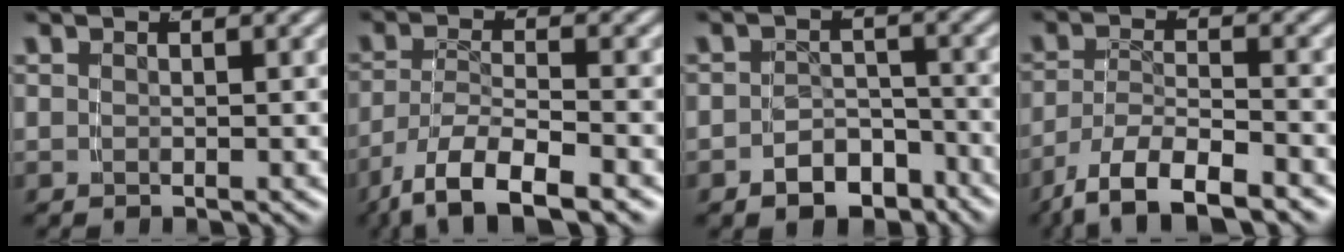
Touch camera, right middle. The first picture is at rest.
{"total": 7.7, "force": [-5.0, 3.1, 5.0], "torque": [-0.101, -0.035, -0.060]}
{"total": 5.9, "force": [-4.7, 3.3, 1.3], "torque": [-0.015, -0.011, -0.078]}
{"total": 7.3, "force": [-4.9, 3.1, 4.4], "torque": [-0.082, -0.025, -0.067]}